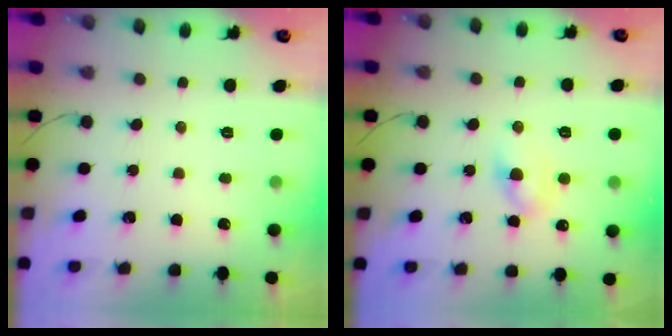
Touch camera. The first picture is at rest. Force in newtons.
{"total": 5.6, "press": 5.4, "slide": 1.3}